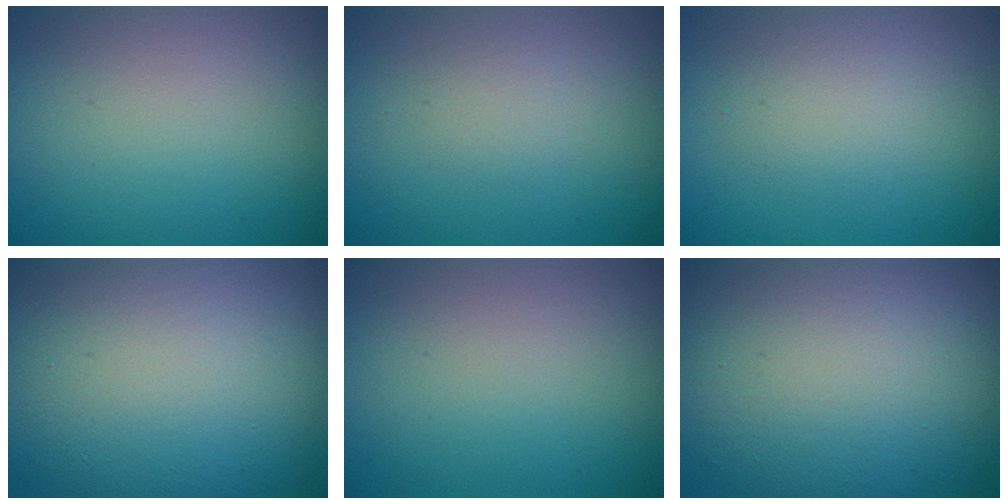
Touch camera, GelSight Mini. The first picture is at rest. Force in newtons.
{"total": 1.2, "press": 1.2, "slide": 0.1}
{"total": 2.4, "press": 2.4, "slide": 0.2}
{"total": 16.3, "press": 16.2, "slide": 1.1}
{"total": 0.0}
{"total": 14.5, "press": 14.5, "slide": 1.0}